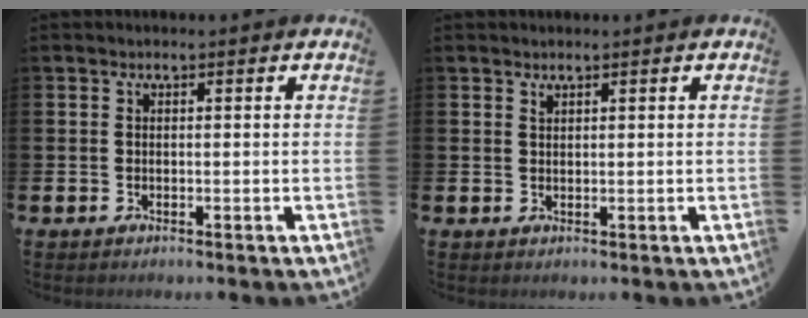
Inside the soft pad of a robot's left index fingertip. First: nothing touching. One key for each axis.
{"total": 0.9, "fx": 0.8, "fy": 0.2, "fz": 0.3, "tx": 0.004, "ty": -0.001, "tz": 0.012}